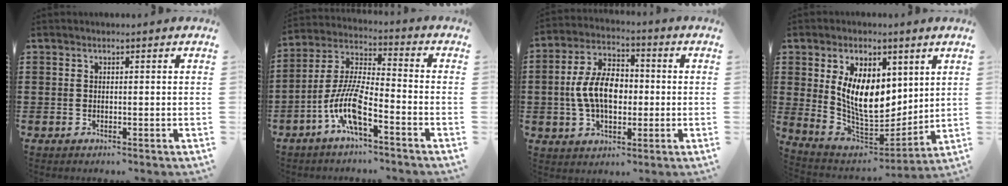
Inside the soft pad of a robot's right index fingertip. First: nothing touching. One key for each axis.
{"total": 9.7, "fx": -5.4, "fy": 2.3, "fz": 7.7, "tx": -0.181, "ty": -0.008, "tz": -0.107}
{"total": 9.3, "fx": -0.6, "fy": 5.9, "fz": 7.2, "tx": -0.170, "ty": 0.010, "tz": -0.018}
{"total": 10.3, "fx": 2.7, "fy": 6.4, "fz": 7.6, "tx": -0.159, "ty": -0.006, "tz": 0.048}